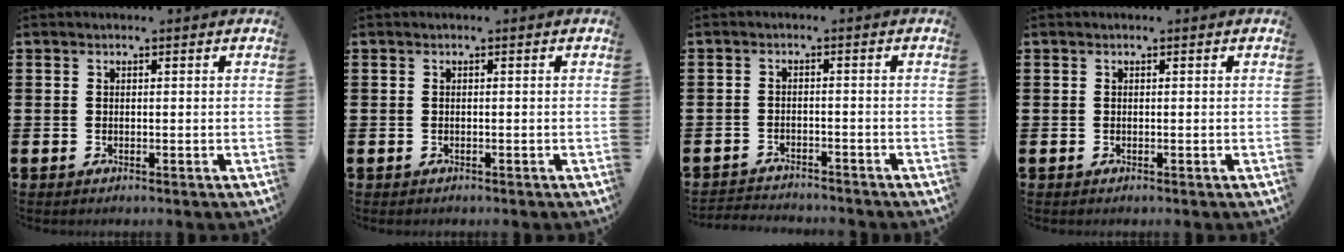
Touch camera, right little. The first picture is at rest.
{"total": 0.0}
{"total": 2.0, "force": [-2.0, 0.0, -0.3], "torque": [-0.002, 0.002, -0.045]}
{"total": 0.0}